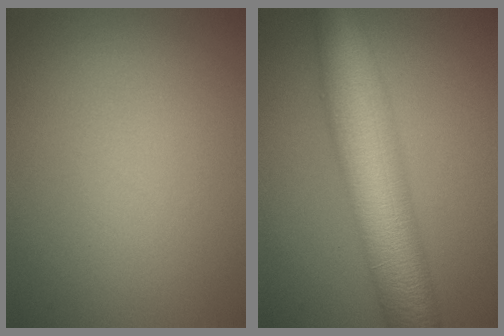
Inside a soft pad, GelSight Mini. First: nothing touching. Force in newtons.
{"total": 10.6, "press": 10.6, "slide": 0.1}